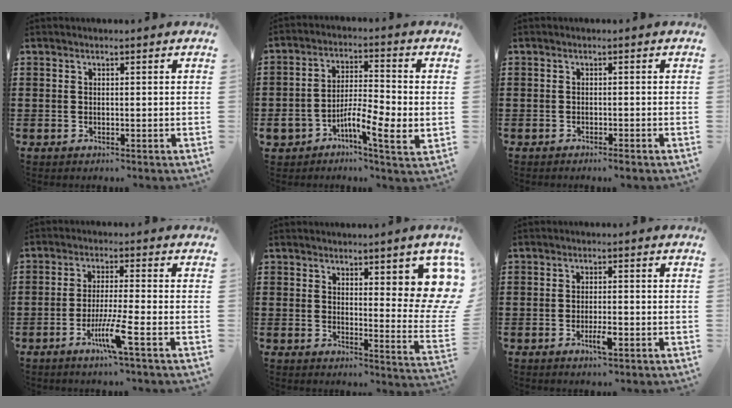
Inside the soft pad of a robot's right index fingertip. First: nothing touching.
{"total": 7.6, "force": [-3.0, 2.7, 6.4], "torque": [-0.118, -0.003, -0.052]}
{"total": 0.9, "force": [-0.8, -0.1, 0.3], "torque": [-0.010, -0.004, -0.016]}
{"total": 6.4, "force": [-3.2, -0.1, 5.6], "torque": [-0.111, -0.014, -0.059]}
{"total": 6.9, "force": [4.5, 1.9, 4.9], "torque": [-0.075, -0.021, 0.078]}
{"total": 3.1, "force": [-1.4, 0.7, 2.7], "torque": [-0.052, -0.001, -0.028]}